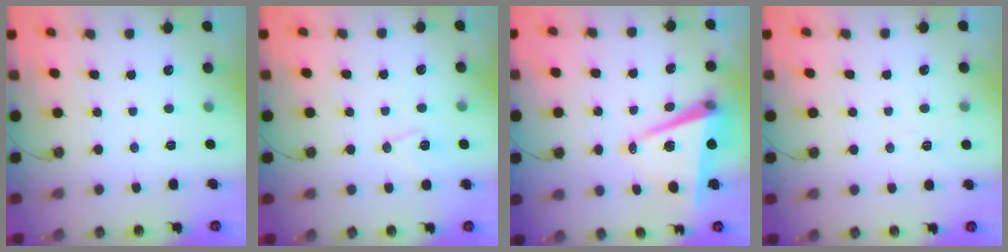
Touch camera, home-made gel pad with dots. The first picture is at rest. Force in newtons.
{"total": 7.6, "press": 7.6, "slide": 0.4}
{"total": 9.4, "press": 8.5, "slide": 3.8}
{"total": 5.2, "press": 3.1, "slide": 4.2}